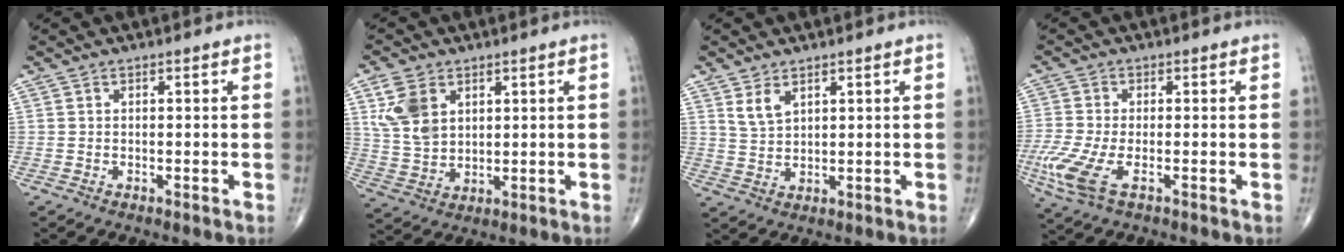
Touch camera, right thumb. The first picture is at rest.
{"total": 9.0, "force": [3.6, 6.1, 5.5], "torque": [-0.096, -0.009, 0.081]}
{"total": 3.7, "force": [2.2, 1.8, 2.3], "torque": [-0.041, -0.013, 0.051]}
{"total": 8.4, "force": [-3.4, 3.1, 7.0], "torque": [-0.183, -0.015, -0.068]}